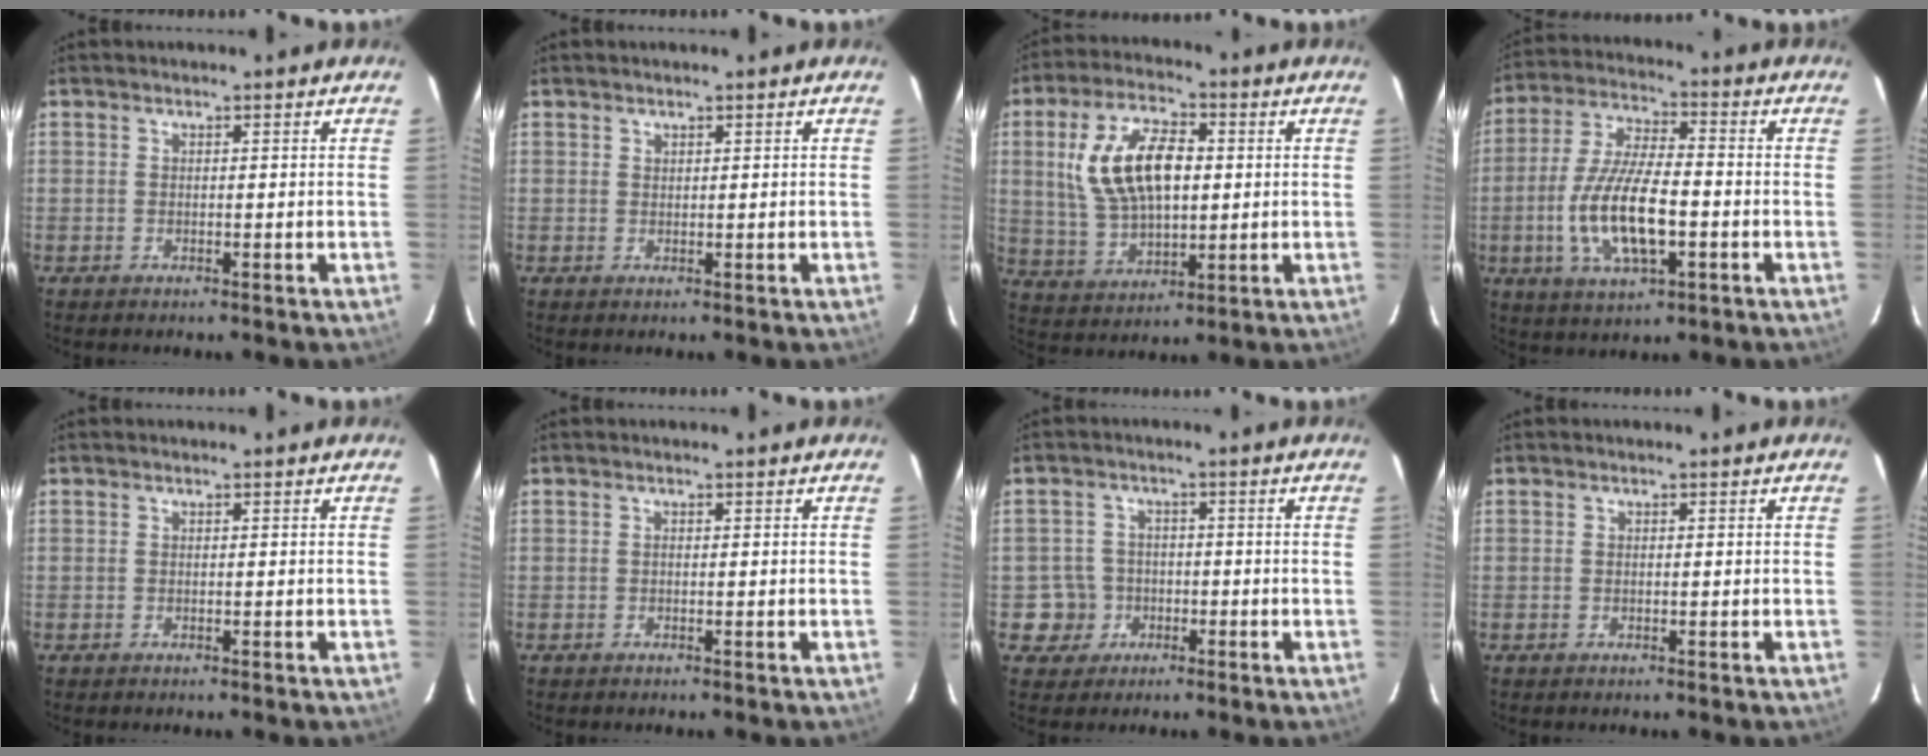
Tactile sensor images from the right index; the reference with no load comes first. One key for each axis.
{"total": 0.5, "fx": 0.4, "fy": 0.3, "fz": 0.0, "tx": 0.001, "ty": 0.001, "tz": 0.009}
{"total": 15.2, "fx": 2.4, "fy": 8.0, "fz": 12.8, "tx": -0.250, "ty": 0.013, "tz": 0.055}
{"total": 14.7, "fx": -3.6, "fy": 5.1, "fz": 13.3, "tx": -0.275, "ty": -0.008, "tz": -0.064}
{"total": 0.0}
{"total": 0.0}
{"total": 5.2, "fx": -1.6, "fy": 4.9, "fz": 0.0, "tx": -0.007, "ty": 0.023, "tz": -0.025}
{"total": 0.0}